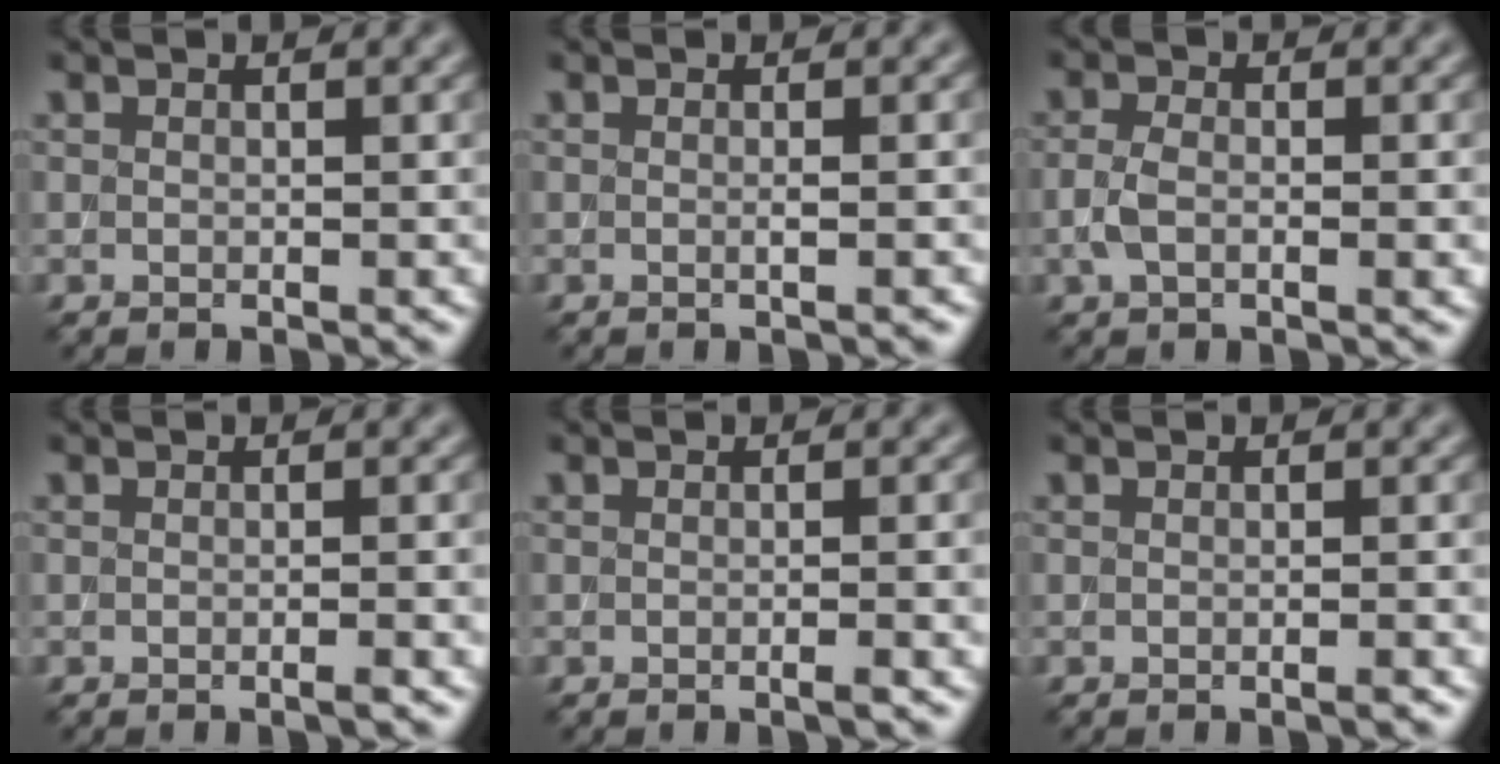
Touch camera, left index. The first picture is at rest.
{"total": 1.7, "force": [0.1, 0.7, 1.5], "torque": [-0.009, -0.004, -0.012]}
{"total": 2.5, "force": [-0.7, 1.2, 2.1], "torque": [-0.048, 0.001, -0.018]}
{"total": 2.4, "force": [-0.3, 0.8, 2.2], "torque": [-0.013, -0.001, -0.010]}
{"total": 2.7, "force": [-0.3, 1.0, 2.6], "torque": [-0.016, 0.002, -0.011]}
{"total": 1.7, "force": [-0.3, 0.6, 1.5], "torque": [-0.008, -0.003, -0.008]}